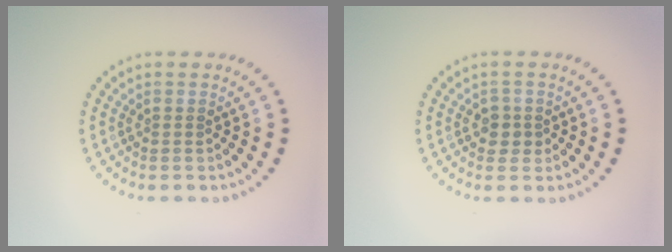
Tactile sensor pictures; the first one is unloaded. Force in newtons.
{"total": 1.7, "press": 1.6, "slide": 0.6}